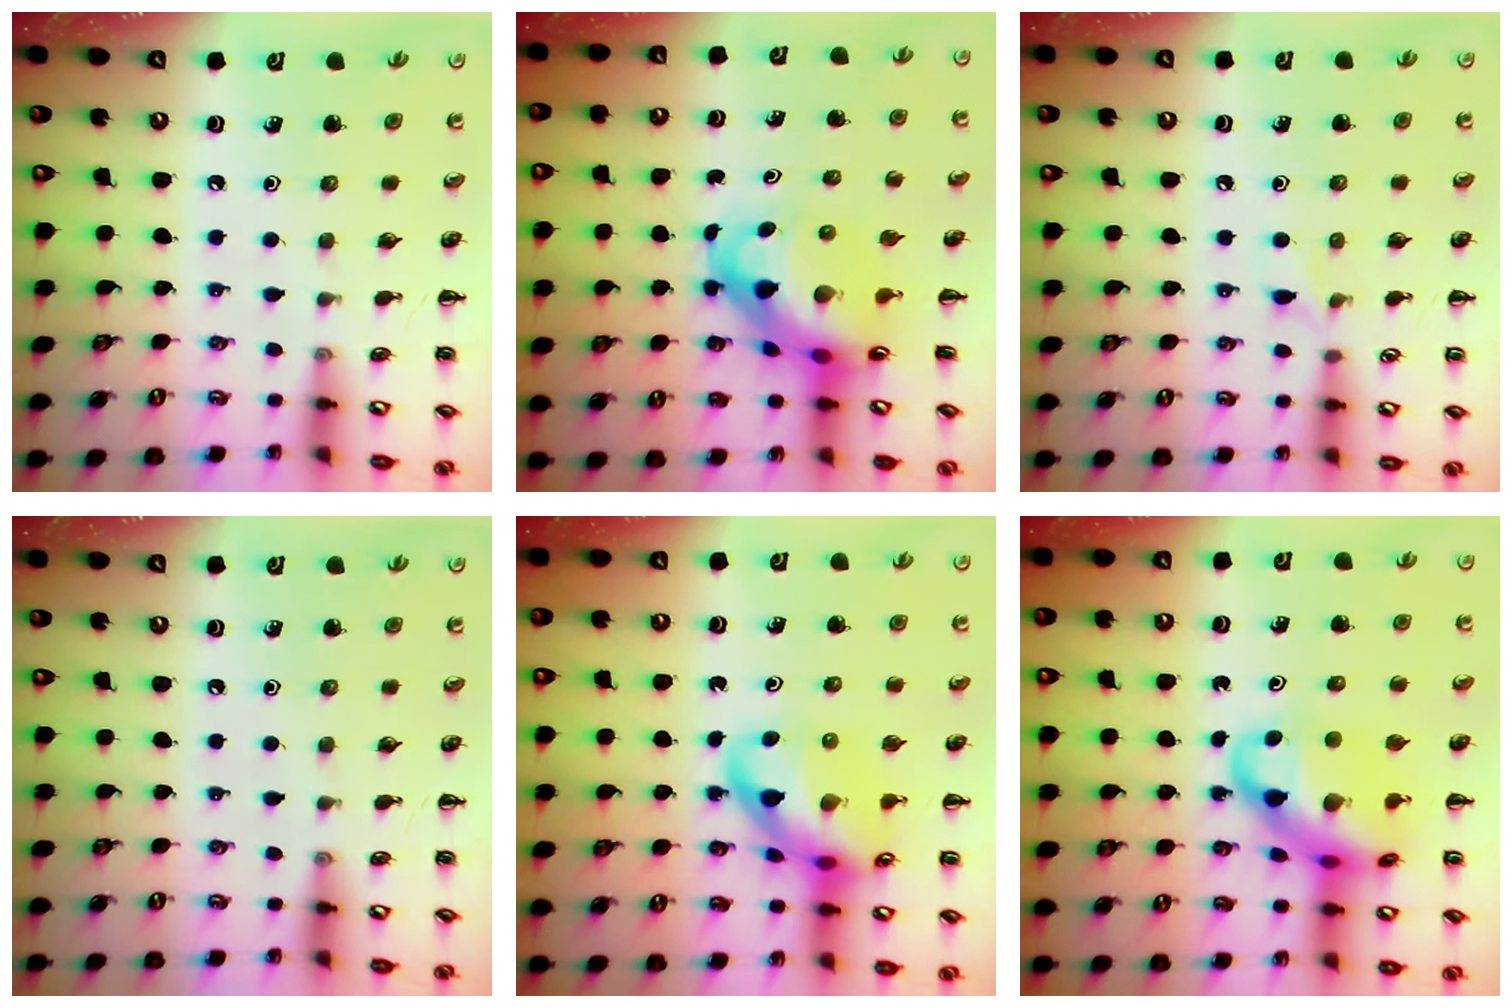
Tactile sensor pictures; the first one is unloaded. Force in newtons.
{"total": 7.4, "press": 7.0, "slide": 2.3}
{"total": 4.0, "press": 3.6, "slide": 1.6}
{"total": 0.0}
{"total": 14.8, "press": 14.5, "slide": 3.1}
{"total": 15.9, "press": 15.4, "slide": 3.8}